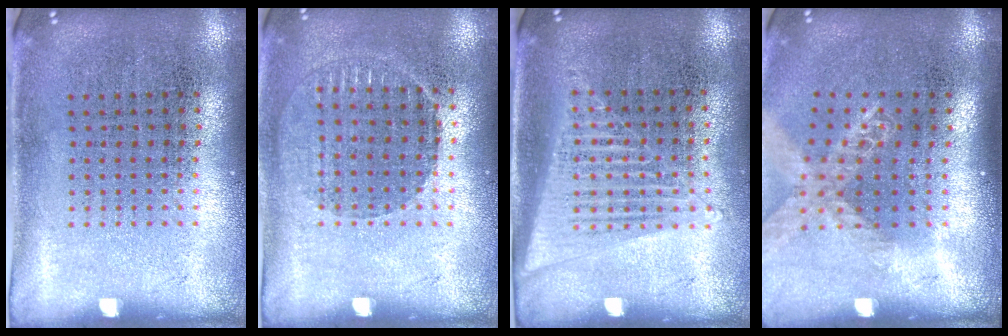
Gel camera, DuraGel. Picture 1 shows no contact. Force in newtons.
{"total": 1.0, "press": 1.0, "slide": 0.1}
{"total": 1.5, "press": 1.4, "slide": 0.5}
{"total": 1.6, "press": 1.4, "slide": 0.8}